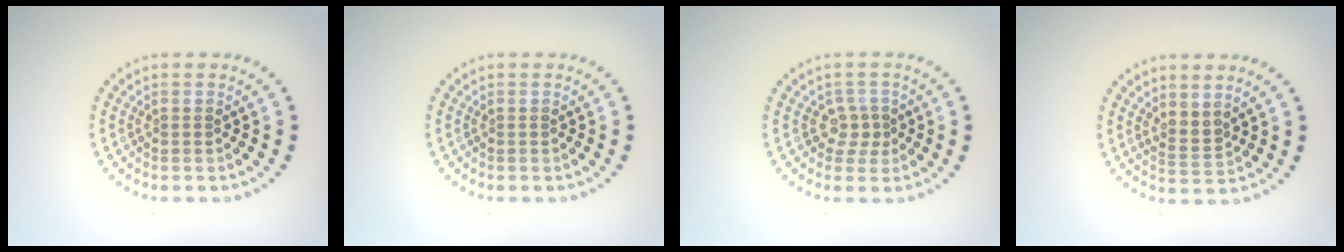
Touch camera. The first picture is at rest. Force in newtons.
{"total": 0.0}
{"total": 2.0, "press": 1.5, "slide": 1.2}
{"total": 2.0, "press": 1.4, "slide": 1.3}